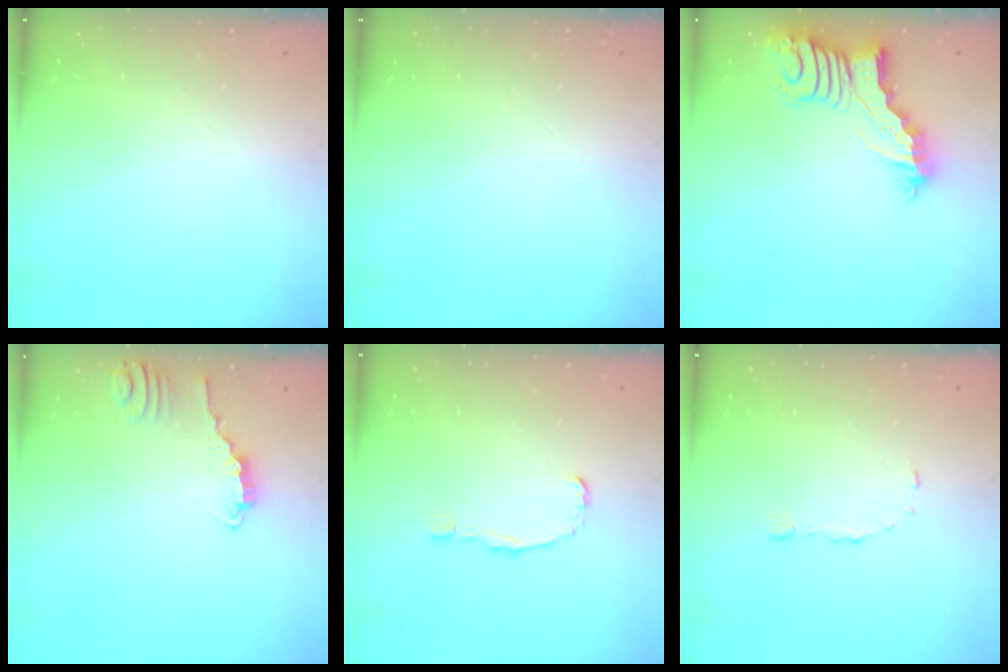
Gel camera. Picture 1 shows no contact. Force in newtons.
{"total": 0.0}
{"total": 5.4, "press": 5.4, "slide": 0.3}
{"total": 2.8, "press": 2.8, "slide": 0.2}
{"total": 1.5, "press": 1.5, "slide": 0.0}
{"total": 4.0, "press": 3.9, "slide": 0.3}